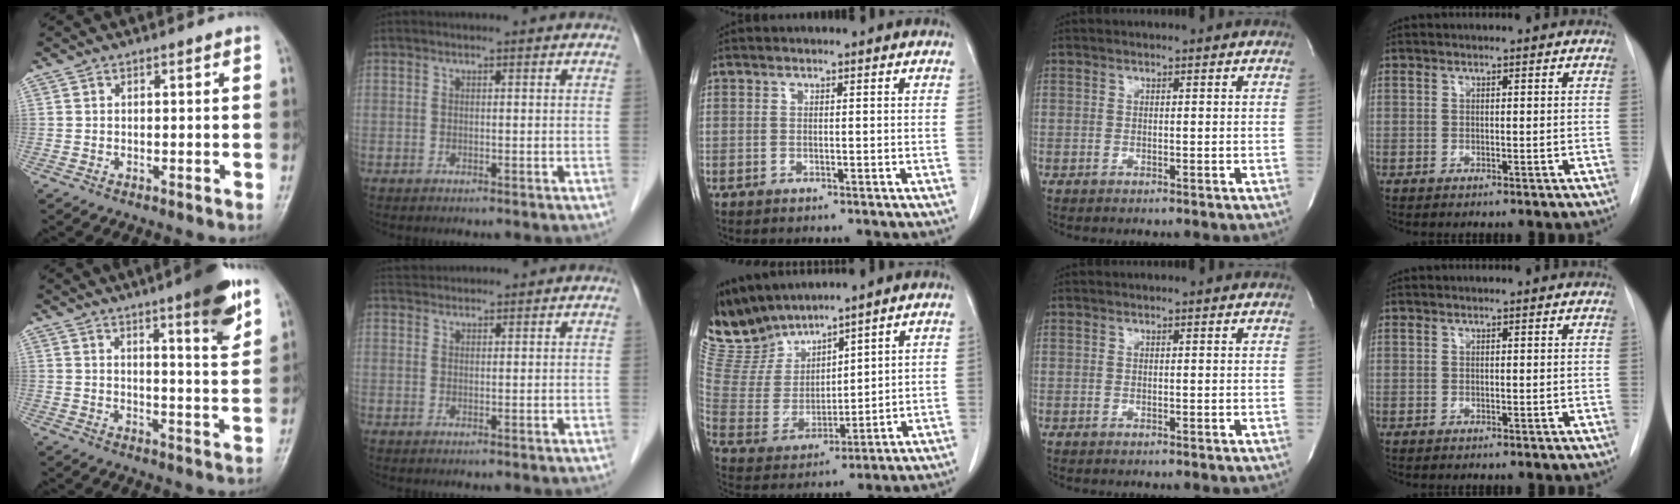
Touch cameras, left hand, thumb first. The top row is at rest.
{"thumb": {"total": 10.5, "force": [6.2, 1.5, 8.3], "torque": [-0.101, -0.035, 0.081]}, "index": {"total": 3.0, "force": [3.0, 0.6, 0.2], "torque": [-0.006, 0.031, 0.054]}, "middle": {"total": 10.5, "force": [10.2, 2.0, 1.3], "torque": [-0.051, 0.005, 0.231]}}